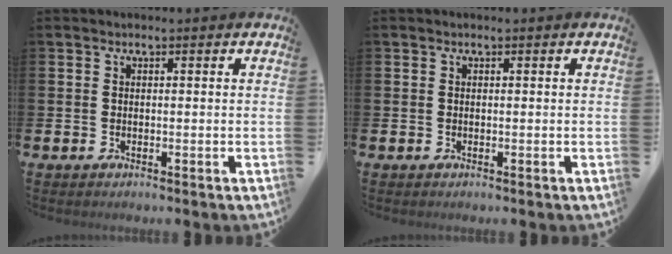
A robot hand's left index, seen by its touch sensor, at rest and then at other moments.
{"total": 0.0}